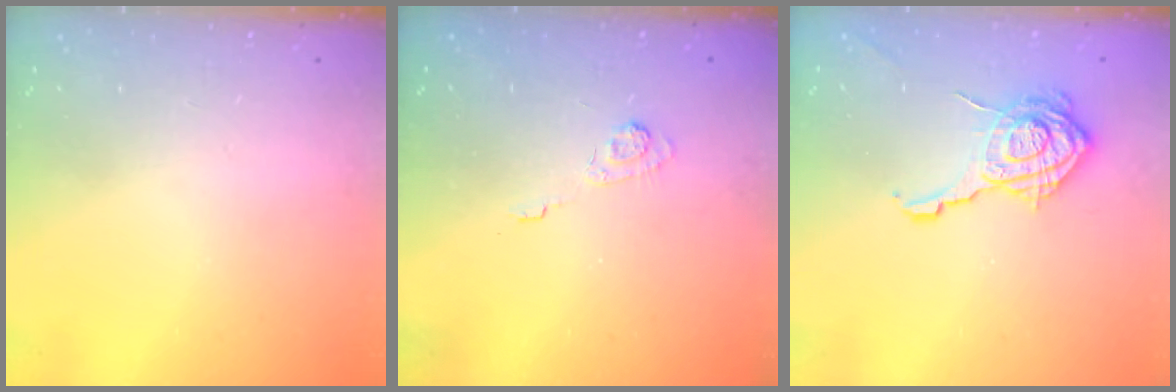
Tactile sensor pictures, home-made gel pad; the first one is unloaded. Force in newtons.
{"total": 2.4, "press": 1.9, "slide": 1.4}
{"total": 16.2, "press": 16.2, "slide": 0.7}